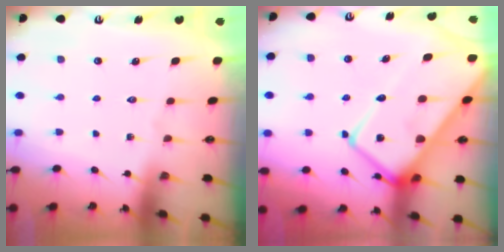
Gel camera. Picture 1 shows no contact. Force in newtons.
{"total": 17.9, "press": 17.9, "slide": 1.6}